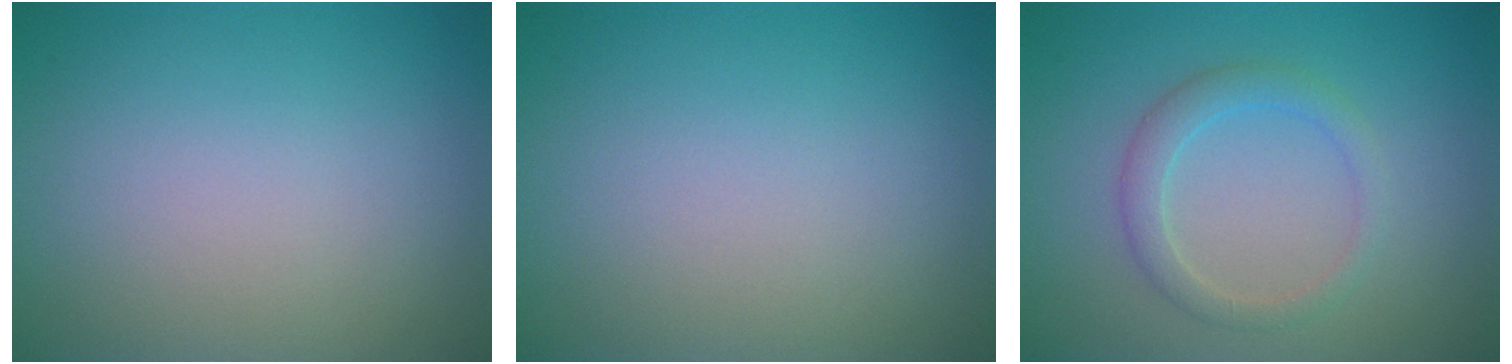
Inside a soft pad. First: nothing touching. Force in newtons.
{"total": 0.0}
{"total": 2.2, "press": 2.2, "slide": 0.0}